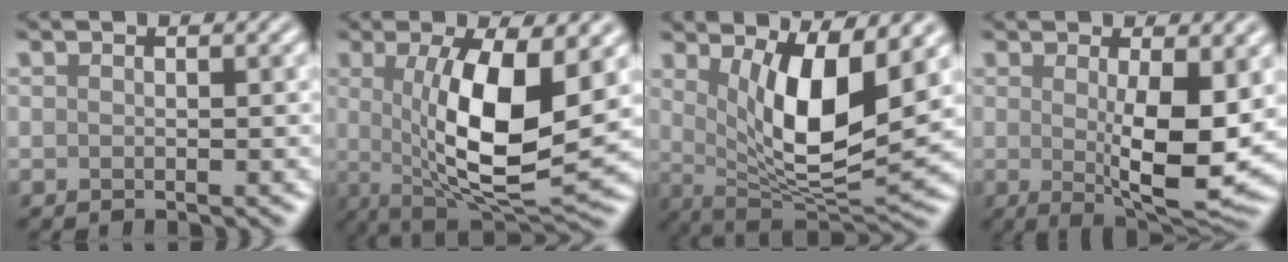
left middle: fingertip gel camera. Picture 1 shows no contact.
{"total": 10.5, "force": [0.9, 3.3, 9.9], "torque": [-0.162, -0.013, 0.019]}
{"total": 8.5, "force": [2.5, 2.7, 7.6], "torque": [-0.129, -0.023, 0.048]}
{"total": 6.8, "force": [0.4, 1.7, 6.5], "torque": [-0.103, -0.018, 0.015]}